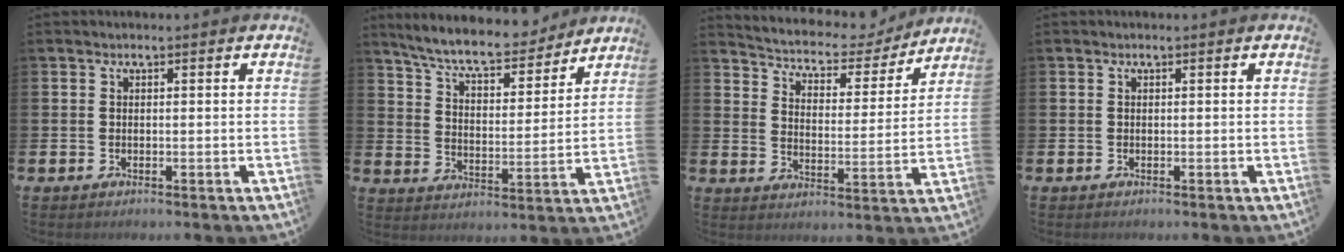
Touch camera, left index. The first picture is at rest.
{"total": 8.2, "force": [7.6, 1.4, 2.7], "torque": [-0.079, -0.053, 0.131]}
{"total": 5.2, "force": [4.8, 1.8, 0.7], "torque": [-0.037, -0.042, 0.076]}
{"total": 0.0}